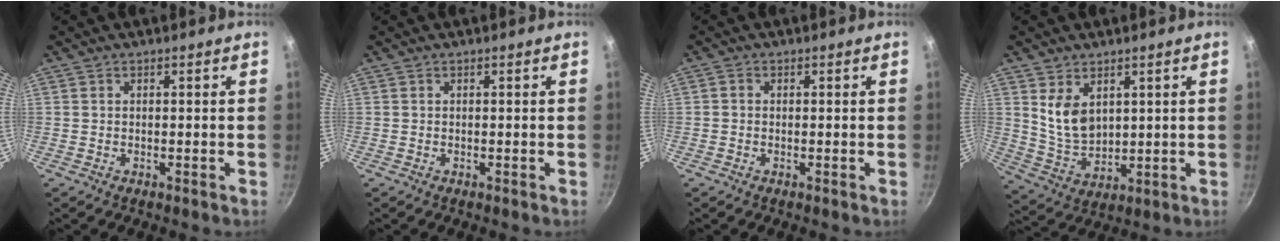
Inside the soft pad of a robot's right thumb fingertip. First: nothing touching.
{"total": 0.0}
{"total": 0.8, "force": [-0.2, 0.7, 0.4], "torque": [-0.007, 0.004, -0.004]}
{"total": 8.3, "force": [3.3, 5.4, 5.4], "torque": [-0.081, -0.033, 0.077]}